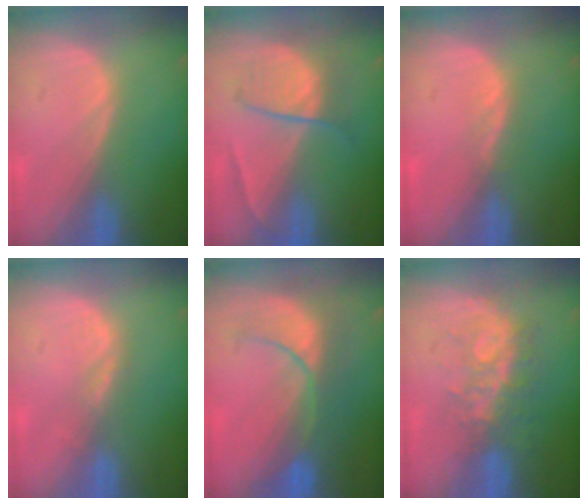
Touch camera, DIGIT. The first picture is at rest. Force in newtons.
{"total": 6.5, "press": 6.2, "slide": 1.9}
{"total": 1.1, "press": 1.0, "slide": 0.5}
{"total": 2.3, "press": 1.8, "slide": 1.5}
{"total": 8.4, "press": 8.2, "slide": 1.8}
{"total": 8.4, "press": 7.0, "slide": 4.5}